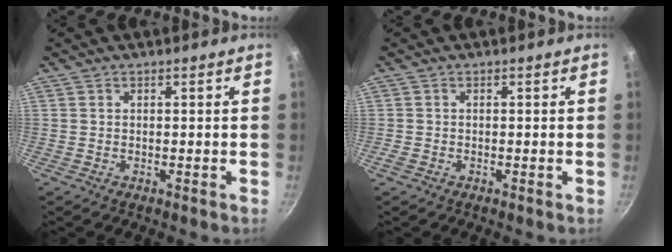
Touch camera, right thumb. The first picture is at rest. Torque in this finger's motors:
{"motor_torque": [0.28, 0.01, 0.33, -0.12, 0.00]}